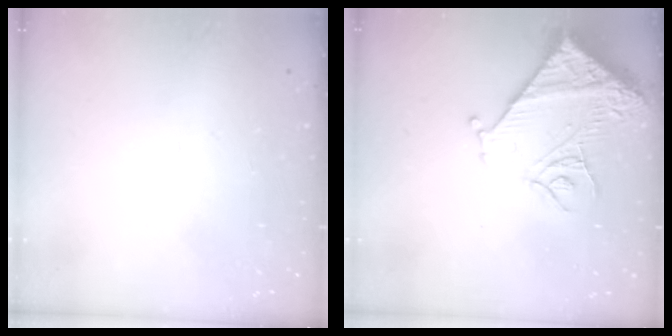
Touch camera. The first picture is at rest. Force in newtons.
{"total": 14.9, "press": 14.8, "slide": 1.6}